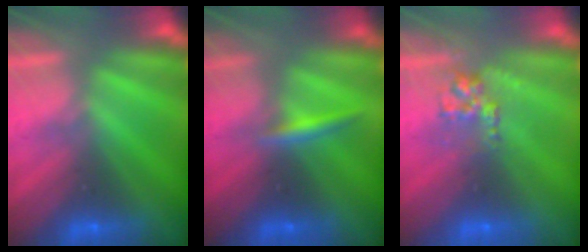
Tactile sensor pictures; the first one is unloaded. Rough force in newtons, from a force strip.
{"total": 2.3}
{"total": 2.8}